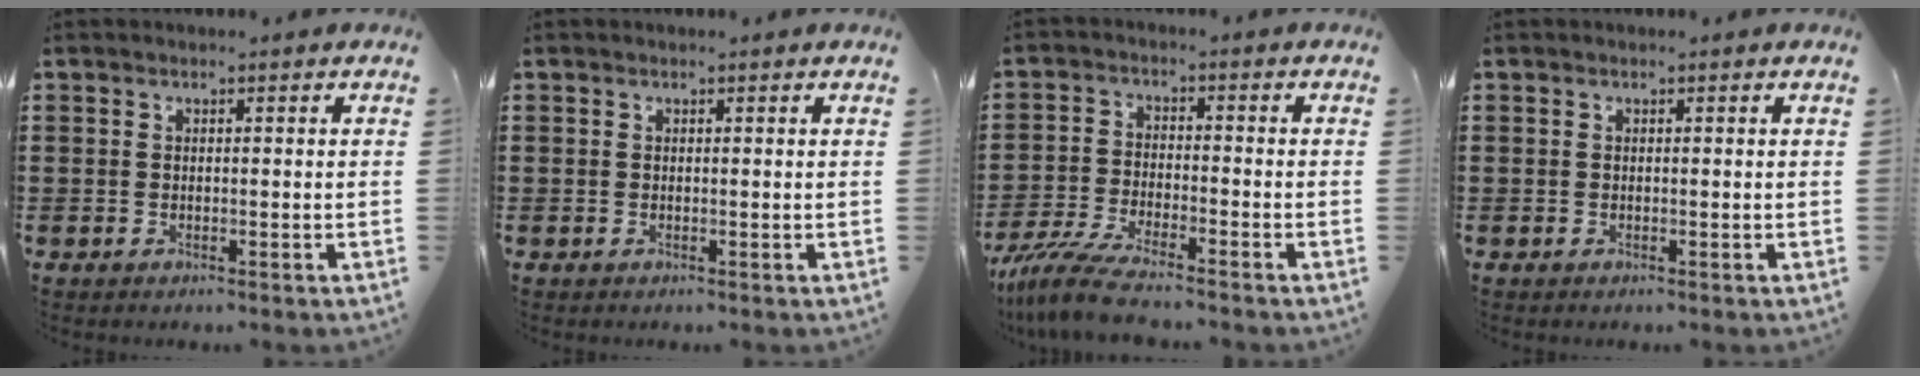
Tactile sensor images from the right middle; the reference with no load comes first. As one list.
[{"total": 0.0}, {"total": 6.5, "force": [-5.7, 0.3, 3.2], "torque": [-0.084, -0.018, -0.114]}, {"total": 0.0}]